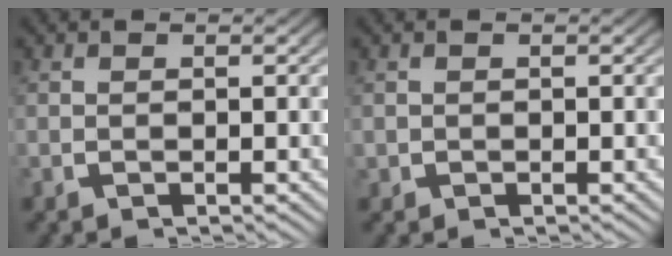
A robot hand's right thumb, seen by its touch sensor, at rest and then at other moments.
{"total": 0.6, "force": [0.0, 0.6, 0.0], "torque": [-0.001, -0.006, 0.002]}